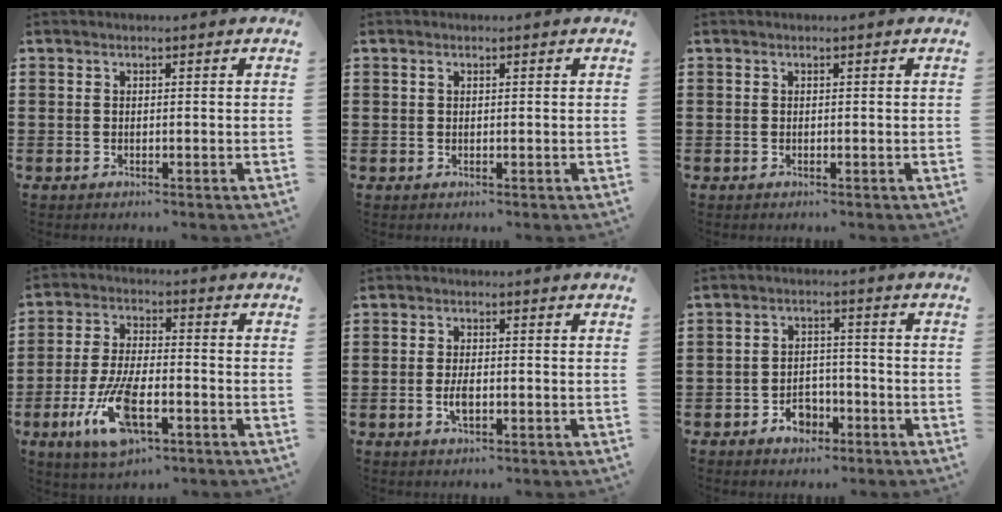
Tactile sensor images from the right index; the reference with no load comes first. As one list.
[{"total": 0.5, "force": [0.2, 0.2, 0.4], "torque": [-0.009, 0.000, 0.005]}, {"total": 0.0}, {"total": 10.9, "force": [-4.6, 4.0, 9.1], "torque": [-0.200, -0.010, -0.081]}, {"total": 2.8, "force": [-0.6, 1.0, 2.6], "torque": [-0.055, -0.004, -0.012]}, {"total": 3.9, "force": [-2.4, 2.5, 1.8], "torque": [-0.034, 0.005, -0.046]}]